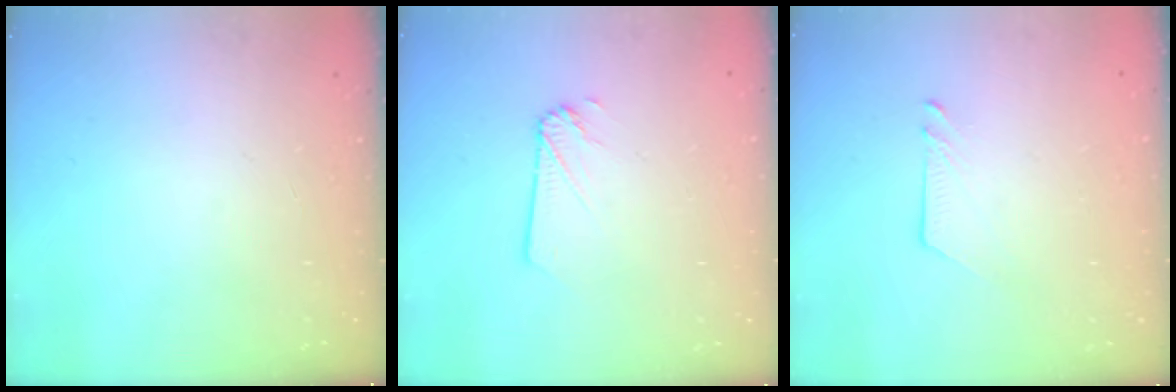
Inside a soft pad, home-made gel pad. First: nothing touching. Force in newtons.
{"total": 1.3, "press": 1.3, "slide": 0.1}
{"total": 3.6, "press": 3.6, "slide": 0.4}